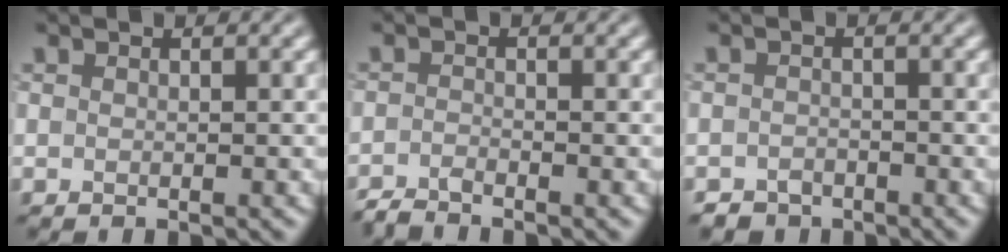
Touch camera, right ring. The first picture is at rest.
{"total": 1.6, "force": [-1.5, 0.0, 0.4], "torque": [-0.012, -0.002, -0.041]}
{"total": 2.3, "force": [-1.7, 1.5, 0.2], "torque": [0.011, 0.007, -0.031]}